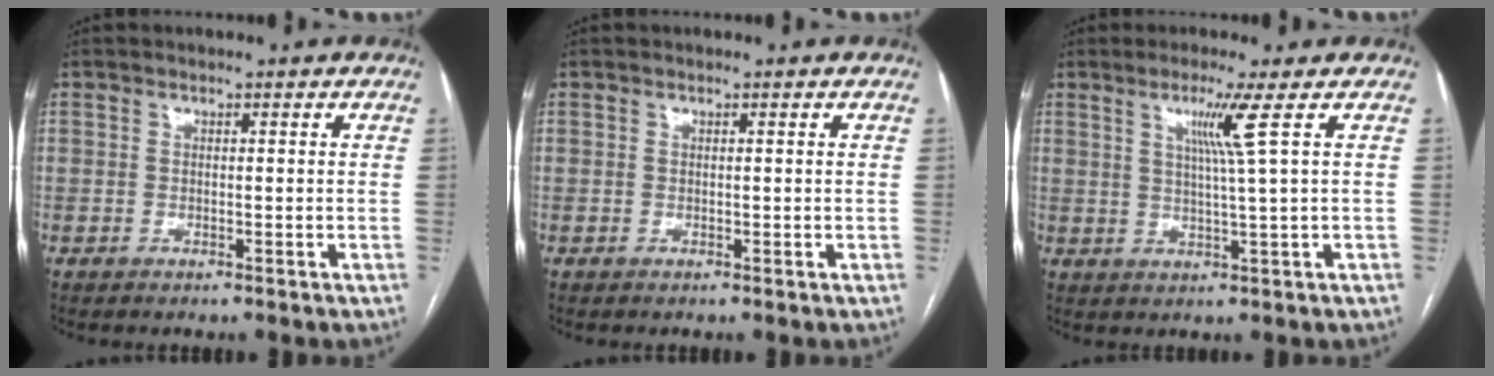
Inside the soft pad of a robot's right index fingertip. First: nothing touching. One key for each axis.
{"total": 0.0}
{"total": 4.9, "fx": 1.9, "fy": -1.8, "fz": 4.1, "tx": -0.081, "ty": -0.008, "tz": 0.040}